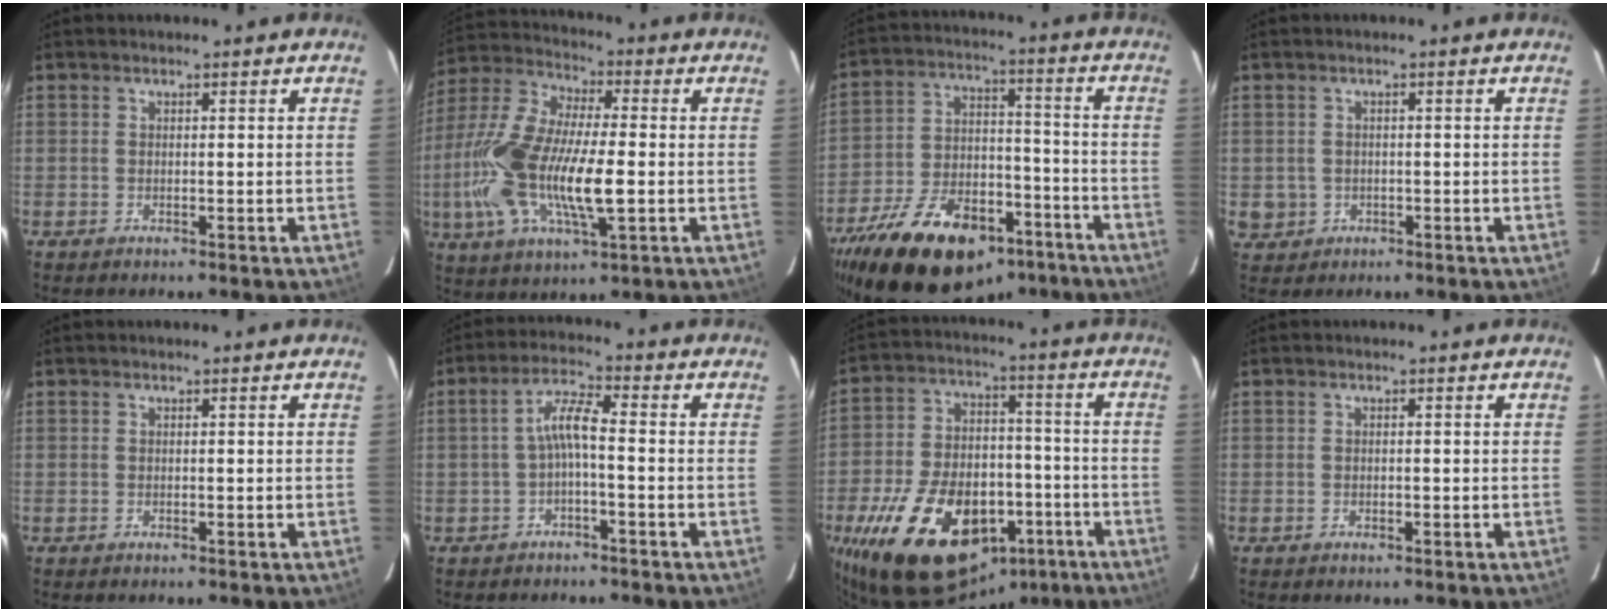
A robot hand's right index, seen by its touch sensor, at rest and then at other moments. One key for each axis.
{"total": 19.8, "fx": -3.1, "fy": 6.6, "fz": 18.4, "tx": -0.380, "ty": -0.005, "tz": -0.066}
{"total": 25.8, "fx": -17.8, "fy": 12.5, "fz": 13.8, "tx": -0.274, "ty": -0.001, "tz": -0.267}
{"total": 3.4, "fx": -0.6, "fy": 3.3, "fz": 0.7, "tx": -0.022, "ty": 0.001, "tz": 0.003}
{"total": 0.0}
{"total": 4.7, "fx": -1.4, "fy": 0.7, "fz": 4.4, "tx": -0.096, "ty": 0.014, "tz": -0.027}
{"total": 27.7, "fx": -14.2, "fy": 15.9, "fz": 17.8, "tx": -0.357, "ty": 0.002, "tz": -0.203}
{"total": 0.8, "fx": -0.6, "fy": 0.4, "fz": 0.3, "tx": -0.007, "ty": 0.001, "tz": -0.009}